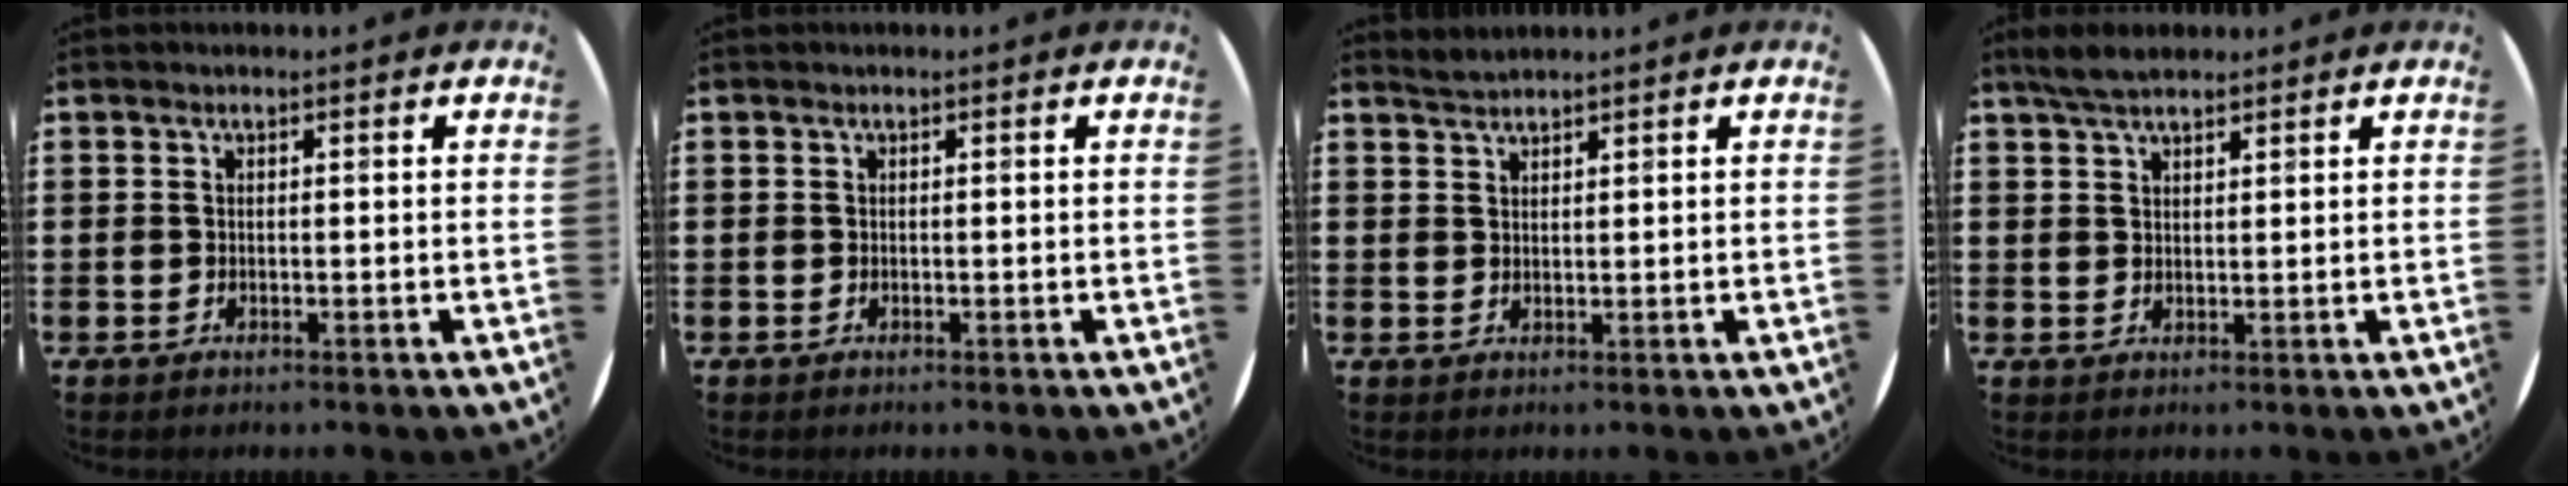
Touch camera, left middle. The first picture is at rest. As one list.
[{"total": 0.0}, {"total": 1.6, "force": [1.6, 0.0, 0.0], "torque": [-0.002, 0.001, 0.031]}, {"total": 3.7, "force": [3.0, 1.0, 1.8], "torque": [-0.041, 0.004, 0.057]}]